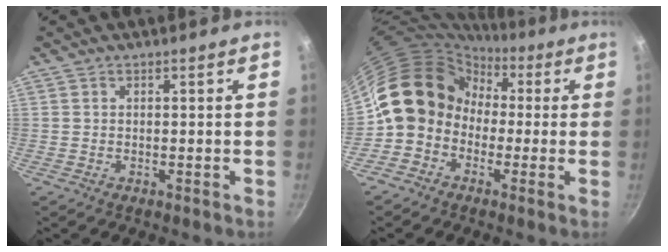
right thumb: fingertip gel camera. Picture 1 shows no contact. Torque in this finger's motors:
{"motor_torque": [1.77, 1.99, 0.77, -0.88, 0.27]}